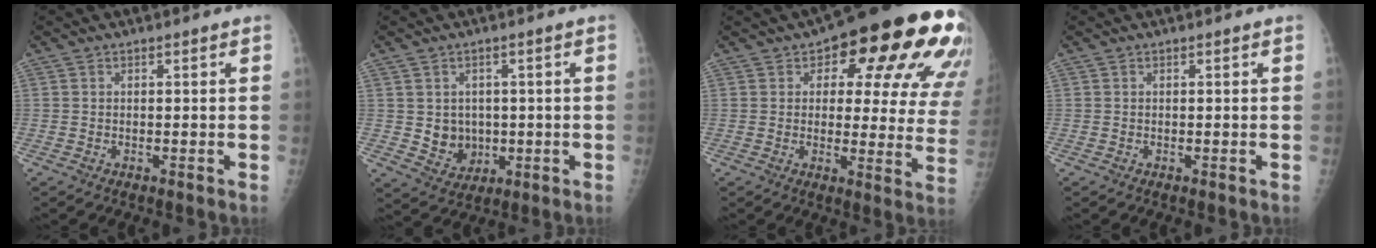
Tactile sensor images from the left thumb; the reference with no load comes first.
{"total": 6.2, "force": [0.0, 5.4, 3.0], "torque": [-0.016, -0.002, 0.015]}
{"total": 23.6, "force": [10.6, 10.1, 18.5], "torque": [-0.190, -0.009, 0.131]}
{"total": 0.0}